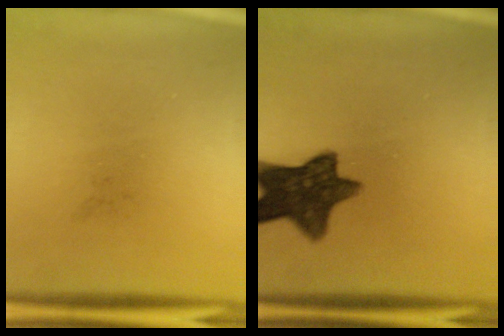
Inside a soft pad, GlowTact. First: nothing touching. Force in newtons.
{"total": 11.0}